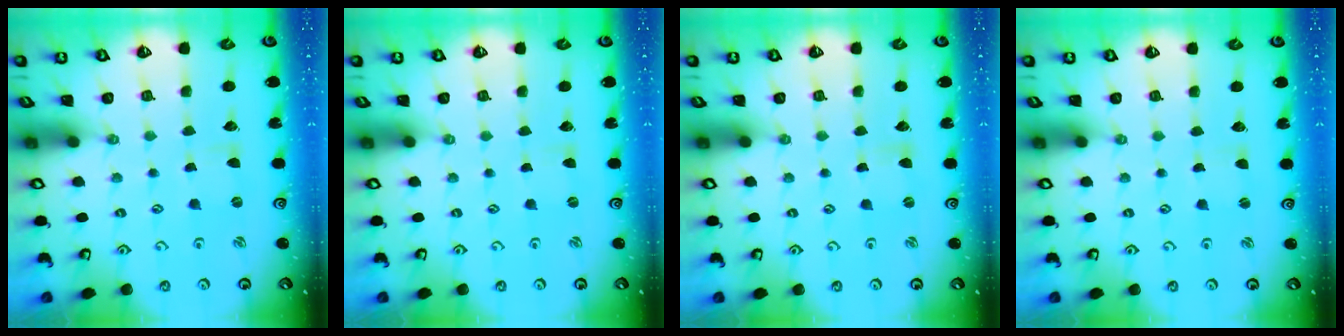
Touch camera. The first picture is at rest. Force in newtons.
{"total": 0.0}
{"total": 0.0}
{"total": 0.0}